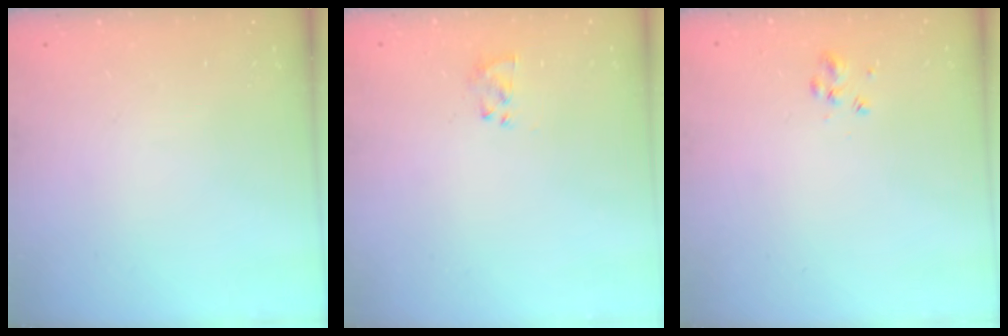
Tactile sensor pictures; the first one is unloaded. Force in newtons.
{"total": 2.3, "press": 2.1, "slide": 0.9}
{"total": 2.9, "press": 2.8, "slide": 1.0}